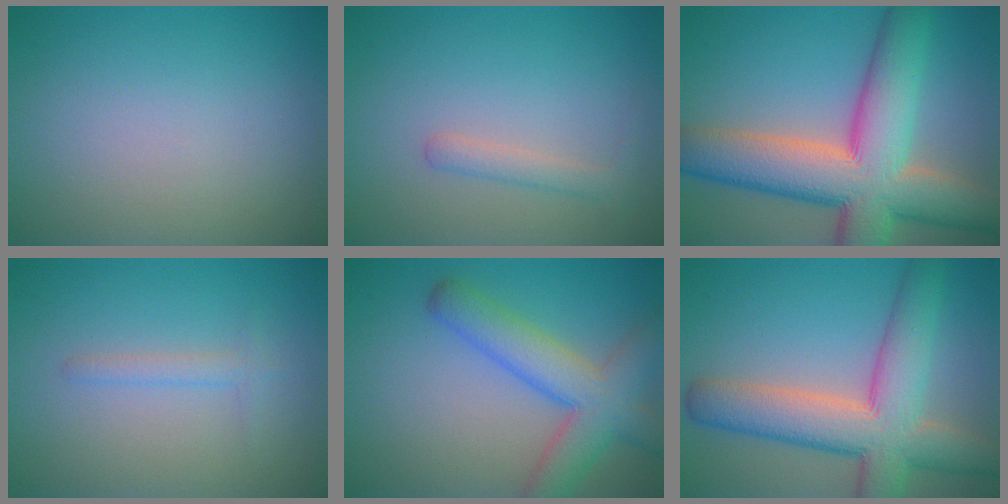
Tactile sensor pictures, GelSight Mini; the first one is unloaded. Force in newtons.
{"total": 1.6, "press": 1.6, "slide": 0.1}
{"total": 12.7, "press": 12.7, "slide": 0.7}
{"total": 1.2, "press": 1.2, "slide": 0.1}
{"total": 6.5, "press": 6.4, "slide": 0.3}
{"total": 9.1, "press": 9.0, "slide": 0.7}